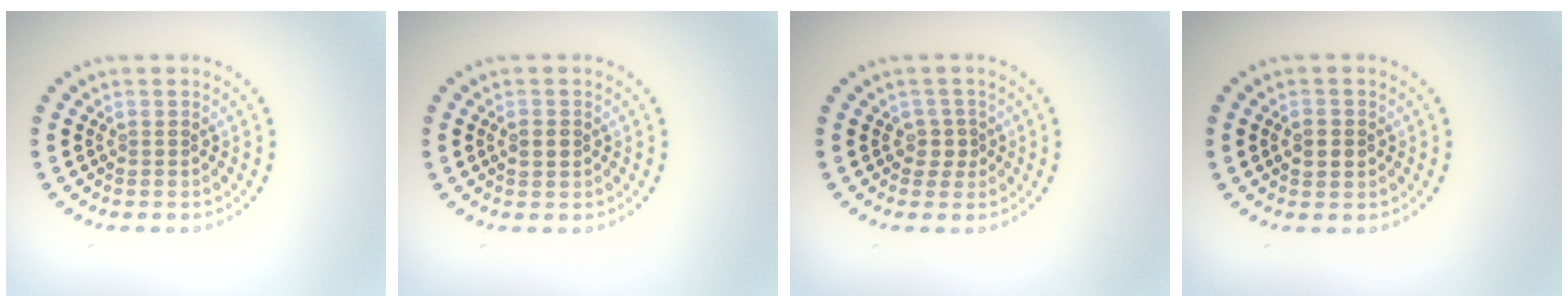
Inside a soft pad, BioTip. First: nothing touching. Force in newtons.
{"total": 1.0, "press": 1.0, "slide": 0.2}
{"total": 1.5, "press": 1.1, "slide": 1.0}
{"total": 1.6, "press": 1.6, "slide": 0.2}